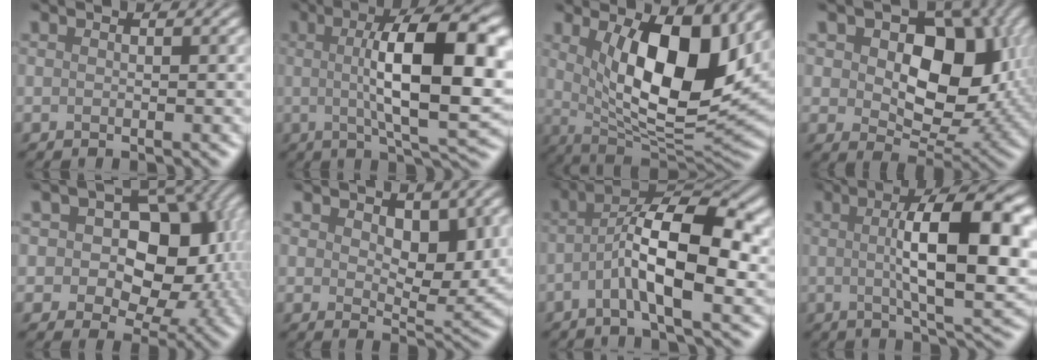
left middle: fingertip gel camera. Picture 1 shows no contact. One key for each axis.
{"total": 10.0, "fx": 0.6, "fy": 2.0, "fz": 9.7, "tx": -0.155, "ty": 0.012, "tz": 0.030}
{"total": 9.9, "fx": 2.2, "fy": 3.2, "fz": 9.1, "tx": -0.160, "ty": -0.009, "tz": 0.060}
{"total": 8.7, "fx": 1.5, "fy": 5.7, "fz": 6.4, "tx": -0.115, "ty": -0.003, "tz": 0.045}
{"total": 8.5, "fx": 0.4, "fy": 6.0, "fz": 5.9, "tx": -0.064, "ty": 0.011, "tz": 0.019}
{"total": 2.3, "fx": 0.9, "fy": 1.2, "fz": 1.8, "tx": -0.048, "ty": -0.007, "tz": 0.039}
{"total": 6.3, "fx": -1.8, "fy": 1.0, "fz": 5.9, "tx": -0.138, "ty": 0.019, "tz": -0.016}
{"total": 9.0, "fx": 0.4, "fy": 1.7, "fz": 8.8, "tx": -0.142, "ty": 0.010, "tz": 0.026}